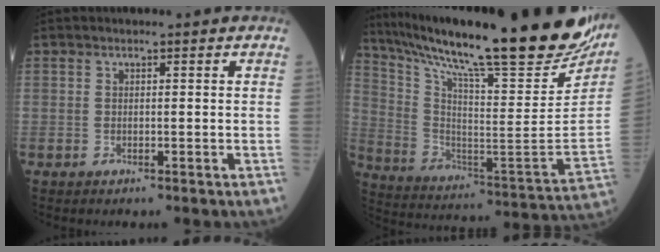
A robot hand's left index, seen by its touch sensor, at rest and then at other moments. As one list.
[{"total": 32.2, "force": [26.0, 2.2, 18.9], "torque": [-0.326, -0.080, 0.378]}]